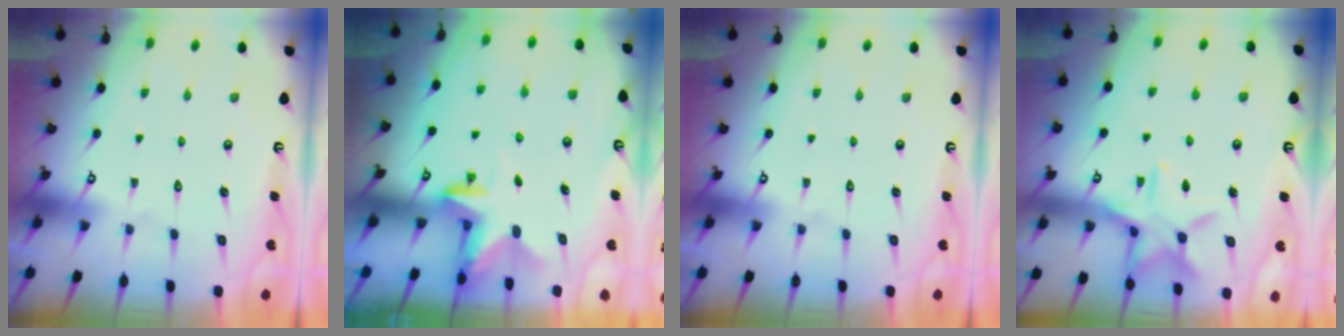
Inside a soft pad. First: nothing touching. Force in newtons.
{"total": 2.7, "press": 2.6, "slide": 0.6}
{"total": 0.0}
{"total": 12.2, "press": 12.2, "slide": 0.8}